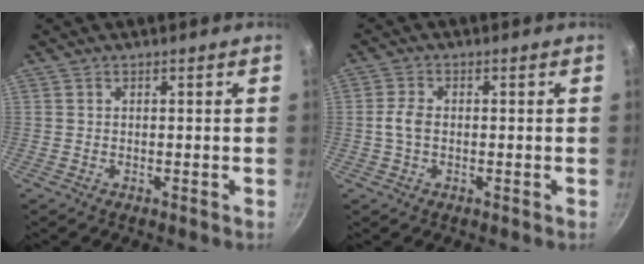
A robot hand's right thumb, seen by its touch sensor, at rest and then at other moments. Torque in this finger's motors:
{"motor_torque": [0.20, 0.63, 0.09, -0.54, 0.18]}